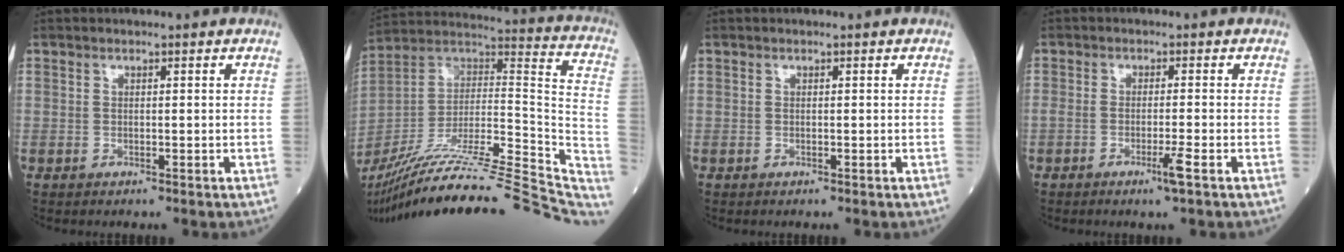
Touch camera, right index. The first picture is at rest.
{"total": 37.3, "force": [-31.1, 4.2, 20.1], "torque": [-0.244, -0.031, -0.456]}
{"total": 0.0}
{"total": 2.9, "force": [-1.6, -0.5, 2.4], "torque": [-0.047, -0.008, -0.032]}